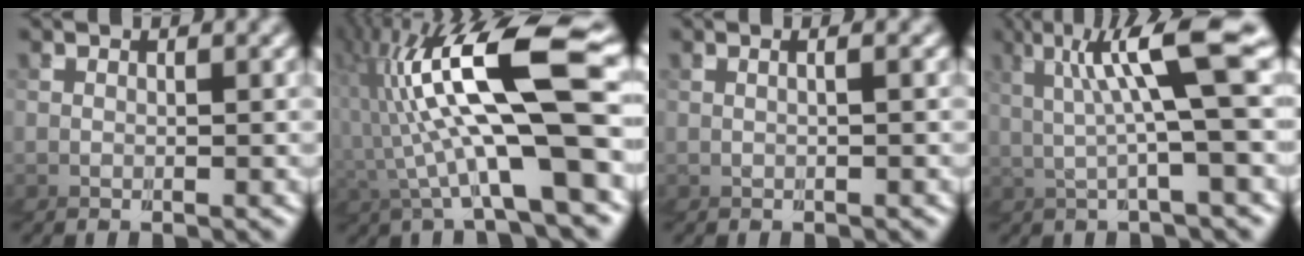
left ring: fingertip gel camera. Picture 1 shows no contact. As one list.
[{"total": 10.1, "force": [2.4, 2.6, 9.4], "torque": [-0.181, 0.034, 0.031]}, {"total": 1.6, "force": [-0.6, -1.5, 0.2], "torque": [-0.017, 0.007, -0.005]}, {"total": 4.7, "force": [1.7, -1.5, 4.2], "torque": [-0.067, 0.037, 0.019]}]